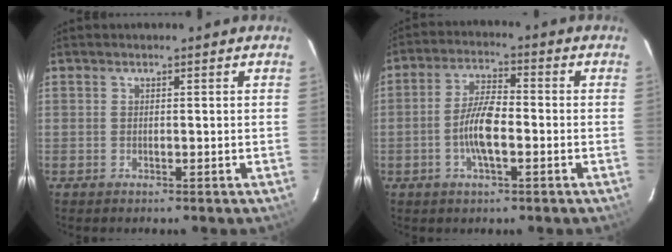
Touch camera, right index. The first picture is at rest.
{"total": 7.2, "force": [-2.0, 2.1, 6.6], "torque": [-0.133, 0.008, -0.040]}